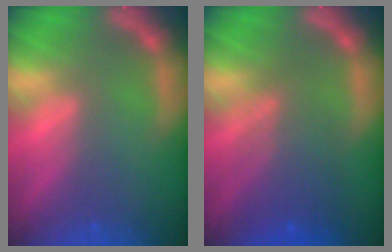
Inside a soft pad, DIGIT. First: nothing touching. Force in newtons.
{"total": 5.5}